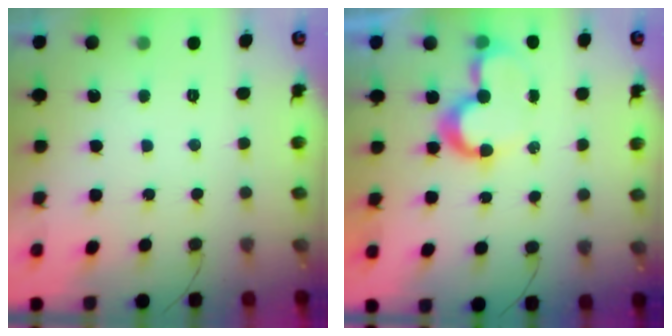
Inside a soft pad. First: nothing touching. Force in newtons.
{"total": 9.7, "press": 9.7, "slide": 0.7}